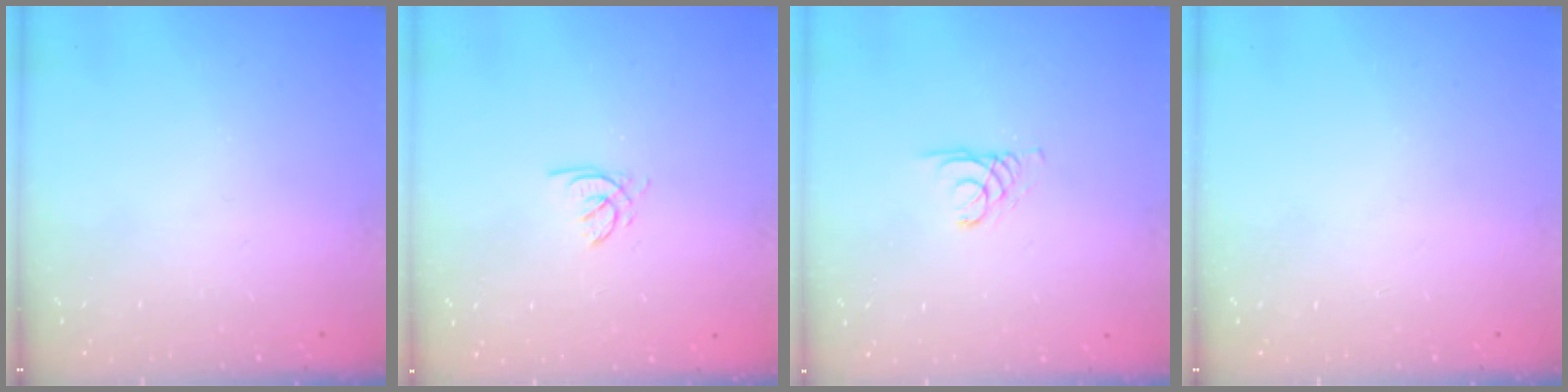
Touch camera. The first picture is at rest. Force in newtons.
{"total": 2.0, "press": 2.0, "slide": 0.4}
{"total": 1.5, "press": 1.5, "slide": 0.1}
{"total": 0.0}